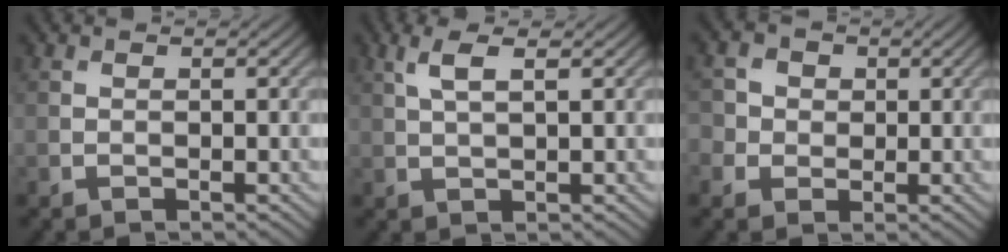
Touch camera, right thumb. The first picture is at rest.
{"total": 3.4, "force": [1.6, 0.8, 2.9], "torque": [-0.069, 0.006, 0.033]}
{"total": 3.4, "force": [0.2, 3.2, 1.0], "torque": [-0.034, 0.006, -0.006]}